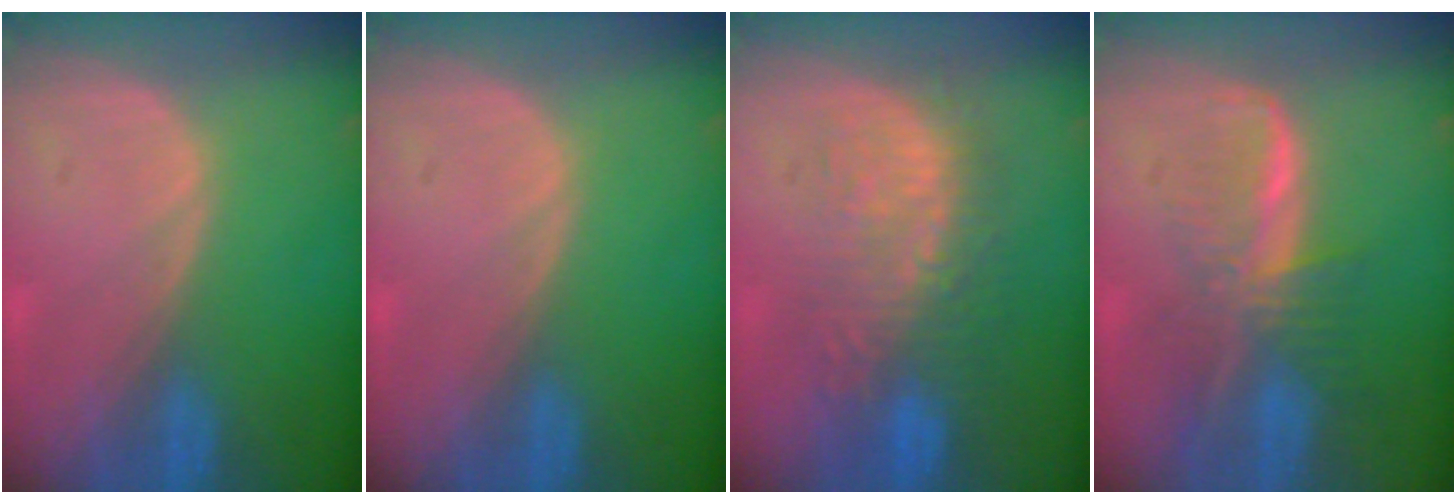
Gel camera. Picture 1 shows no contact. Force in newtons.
{"total": 0.0}
{"total": 9.6, "press": 9.1, "slide": 3.0}
{"total": 8.1, "press": 7.0, "slide": 4.2}